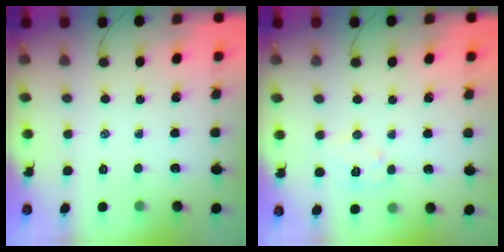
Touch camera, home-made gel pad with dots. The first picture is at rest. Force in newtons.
{"total": 6.7, "press": 6.7, "slide": 0.8}